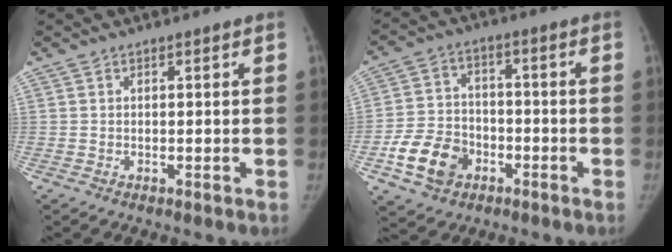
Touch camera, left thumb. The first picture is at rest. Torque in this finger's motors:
{"motor_torque": [-0.15, 0.25, 0.26, -0.26, 0.07]}